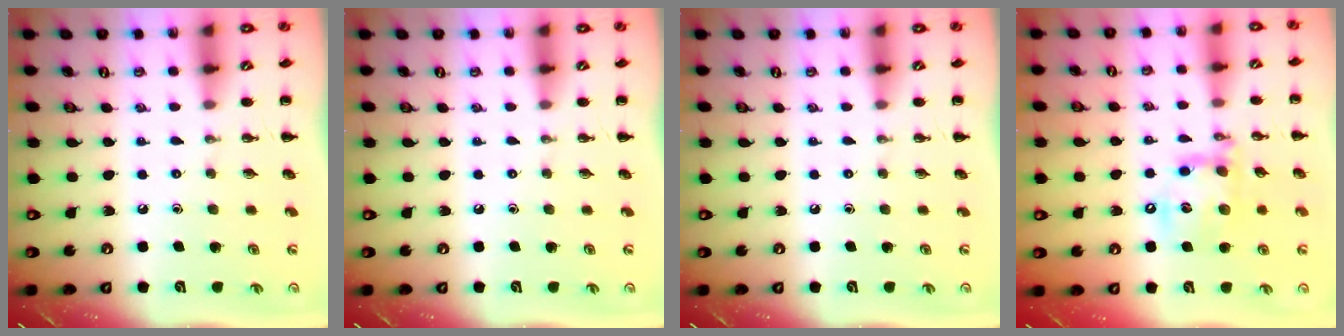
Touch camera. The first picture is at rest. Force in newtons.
{"total": 0.0}
{"total": 0.0}
{"total": 15.4, "press": 15.1, "slide": 2.9}